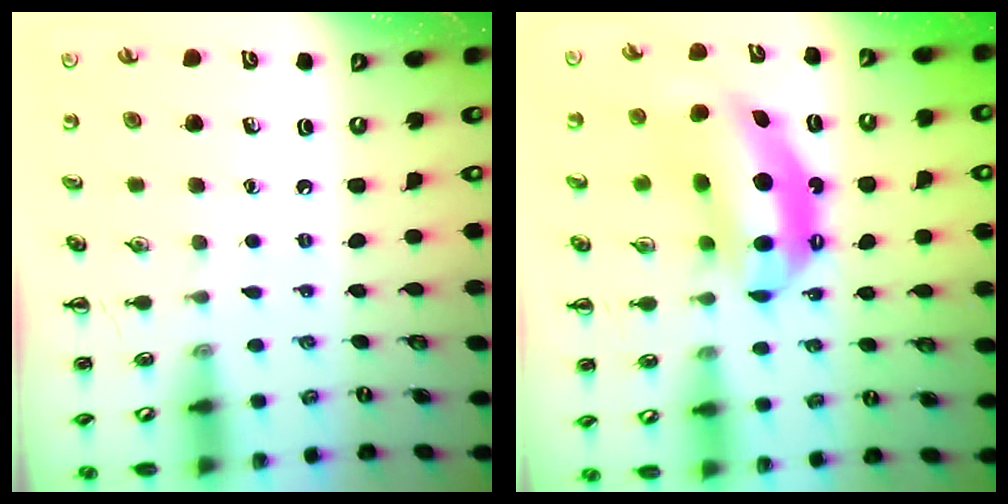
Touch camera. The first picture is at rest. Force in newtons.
{"total": 13.6, "press": 13.1, "slide": 3.7}